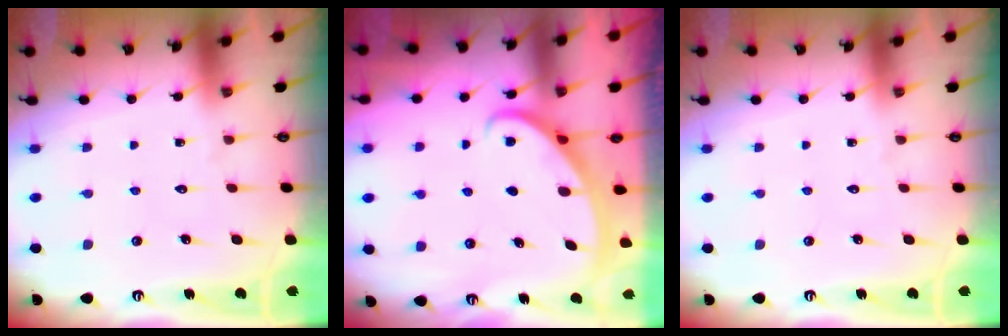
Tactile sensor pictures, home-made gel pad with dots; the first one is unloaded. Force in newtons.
{"total": 2.9, "press": 2.9, "slide": 0.1}
{"total": 0.0}